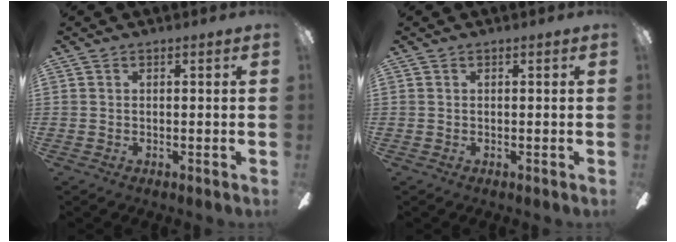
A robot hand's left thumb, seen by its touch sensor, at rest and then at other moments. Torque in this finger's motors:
{"motor_torque": [0.01, 0.01, -0.39, 0.39, 0.00]}